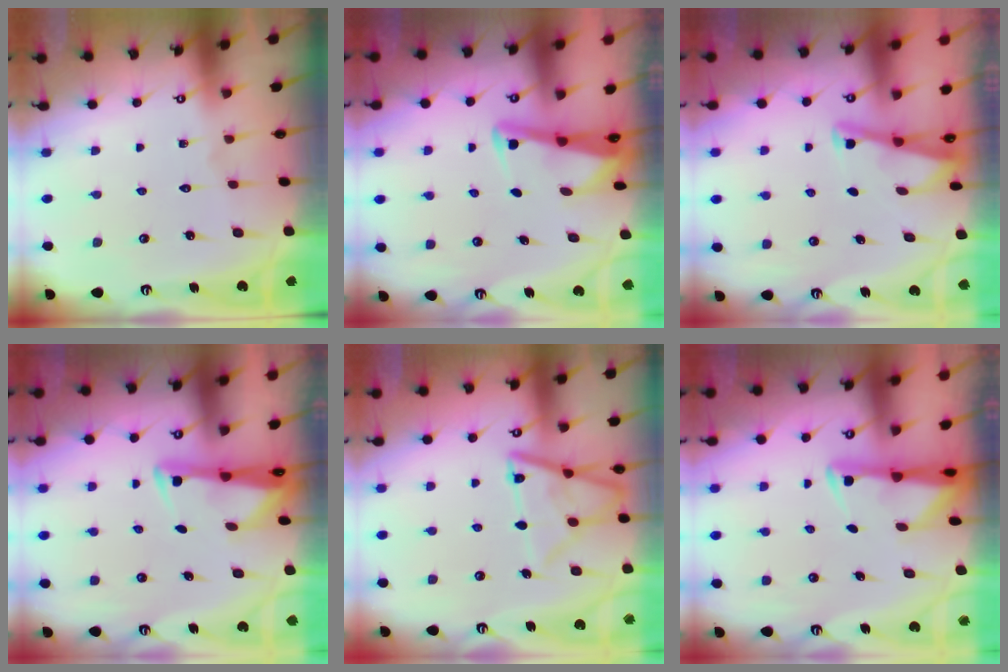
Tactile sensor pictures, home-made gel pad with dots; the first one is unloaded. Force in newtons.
{"total": 3.1, "press": 3.1, "slide": 0.4}
{"total": 2.9, "press": 2.9, "slide": 0.3}
{"total": 3.2, "press": 3.1, "slide": 0.9}
{"total": 14.4, "press": 14.3, "slide": 1.5}
{"total": 3.1, "press": 3.1, "slide": 0.5}